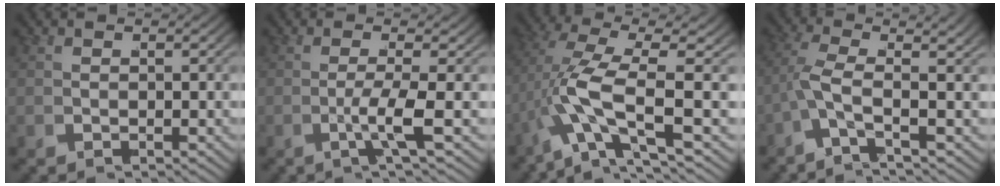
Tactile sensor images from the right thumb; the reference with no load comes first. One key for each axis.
{"total": 2.8, "fx": -0.7, "fy": -0.1, "fz": 2.7, "tx": -0.061, "ty": 0.003, "tz": -0.022}
{"total": 5.7, "fx": -1.5, "fy": 1.7, "fz": 5.3, "tx": -0.127, "ty": -0.023, "tz": -0.016}
{"total": 4.5, "fx": -0.7, "fy": 1.2, "fz": 4.3, "tx": -0.091, "ty": 0.001, "tz": -0.026}